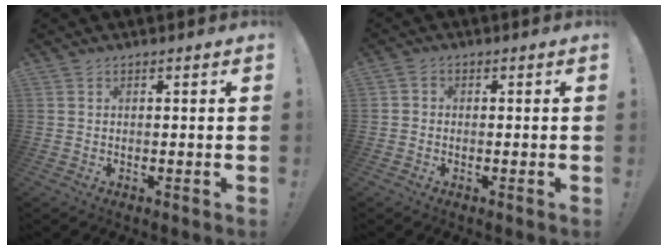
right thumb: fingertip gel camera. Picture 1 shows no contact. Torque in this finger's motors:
{"motor_torque": [0.02, -0.08, 0.26, 0.10, 0.06]}